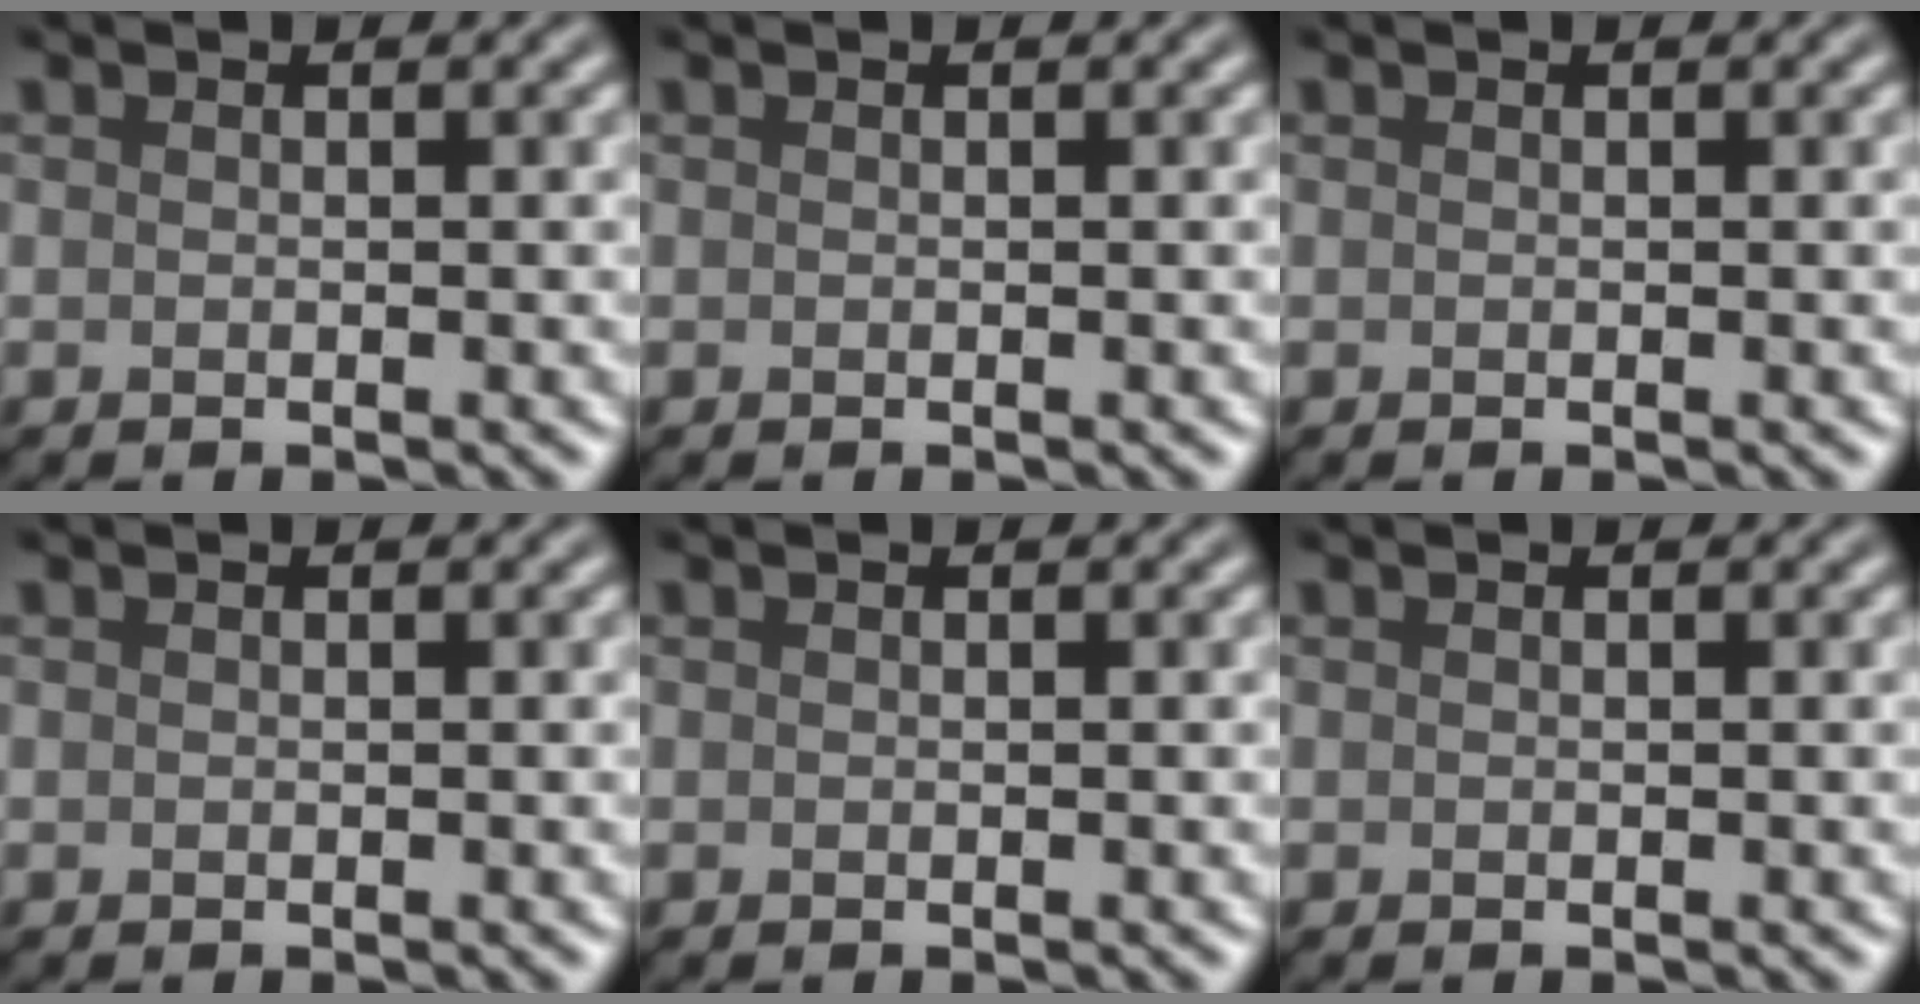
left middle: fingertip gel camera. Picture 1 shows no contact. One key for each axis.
{"total": 0.0}
{"total": 0.0}
{"total": 0.0}
{"total": 0.0}
{"total": 0.0}